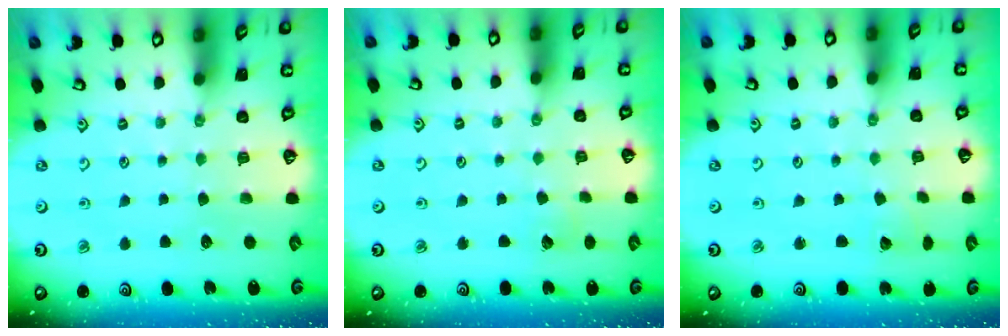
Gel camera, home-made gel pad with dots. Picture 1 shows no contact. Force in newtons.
{"total": 2.3, "press": 2.3, "slide": 0.1}
{"total": 2.8, "press": 2.8, "slide": 0.1}